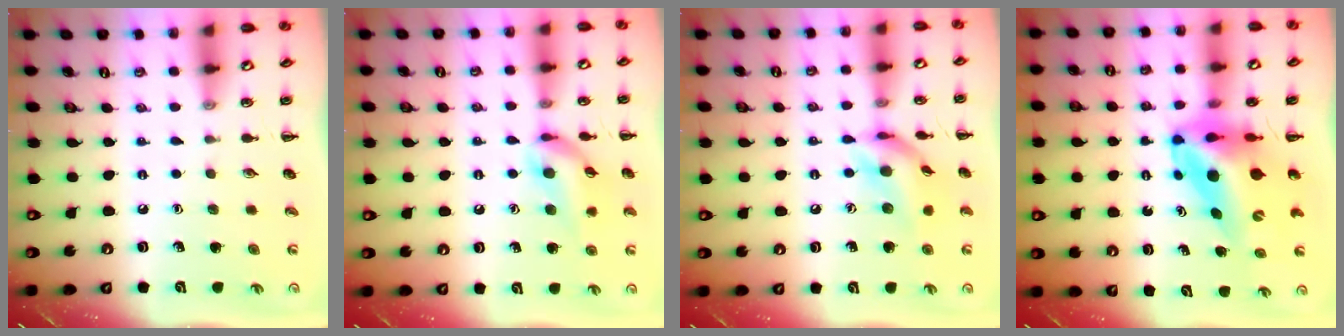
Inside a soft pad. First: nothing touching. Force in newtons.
{"total": 13.2, "press": 13.0, "slide": 2.1}
{"total": 13.2, "press": 13.0, "slide": 2.0}
{"total": 10.7, "press": 10.2, "slide": 3.1}